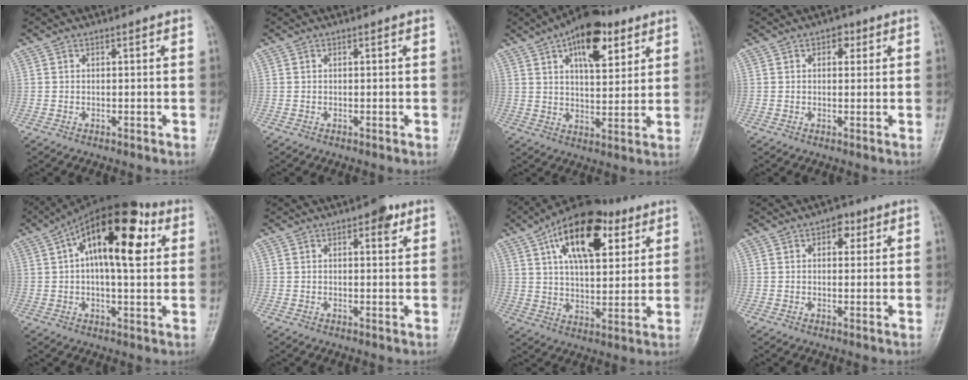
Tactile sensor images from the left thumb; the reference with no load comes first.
{"total": 0.0}
{"total": 14.1, "force": [7.2, 6.6, 10.2], "torque": [-0.123, -0.021, 0.108]}
{"total": 2.5, "force": [1.1, 1.7, 1.5], "torque": [-0.003, 0.000, 0.010]}
{"total": 18.2, "force": [5.3, 8.0, 15.4], "torque": [-0.226, 0.021, 0.069]}
{"total": 3.3, "force": [1.7, 1.4, 2.3], "torque": [-0.022, -0.004, 0.019]}
{"total": 18.9, "force": [8.3, 9.5, 14.1], "torque": [-0.193, -0.013, 0.131]}
{"total": 3.2, "force": [1.4, 2.2, 2.0], "torque": [-0.007, 0.000, 0.015]}